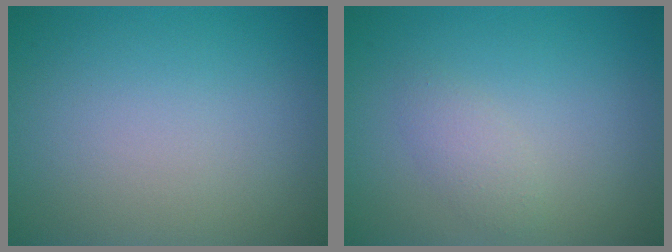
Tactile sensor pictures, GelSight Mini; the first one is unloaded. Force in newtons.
{"total": 1.5, "press": 1.5, "slide": 0.1}